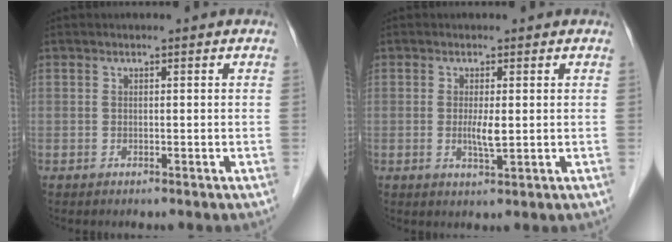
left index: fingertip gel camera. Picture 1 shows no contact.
{"total": 2.6, "force": [-0.1, 0.3, 2.6], "torque": [-0.052, -0.009, 0.000]}